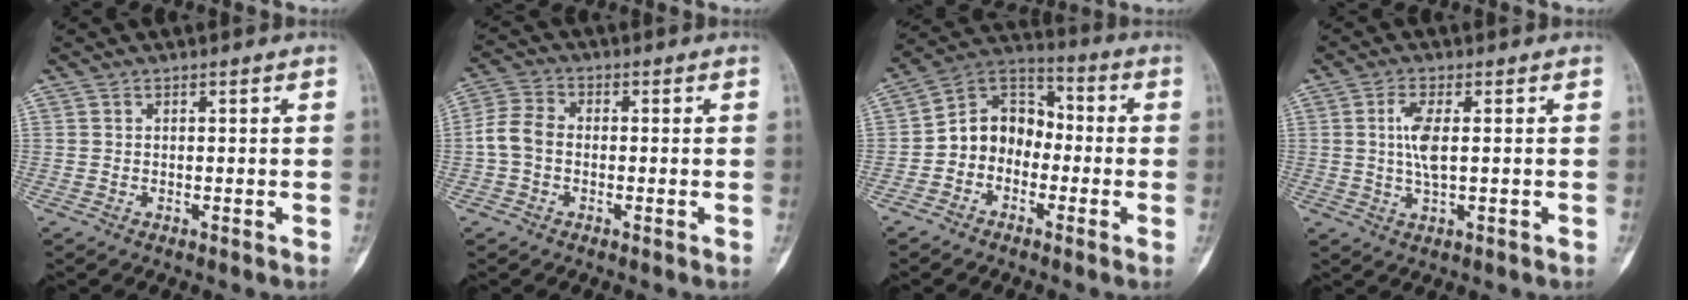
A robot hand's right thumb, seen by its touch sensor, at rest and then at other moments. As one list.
[{"total": 5.6, "force": [-0.9, 4.2, 3.7], "torque": [-0.074, 0.017, -0.027]}, {"total": 10.2, "force": [-2.1, 8.3, 5.5], "torque": [-0.064, 0.050, -0.055]}, {"total": 5.4, "force": [0.5, 1.6, 5.2], "torque": [-0.116, -0.004, 0.010]}]